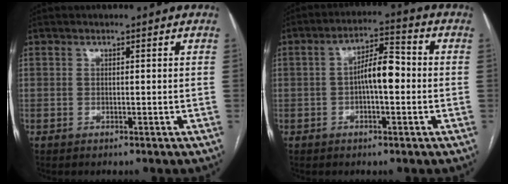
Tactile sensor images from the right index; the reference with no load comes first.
{"total": 6.7, "force": [-0.6, 2.0, 6.4], "torque": [-0.109, 0.023, -0.013]}